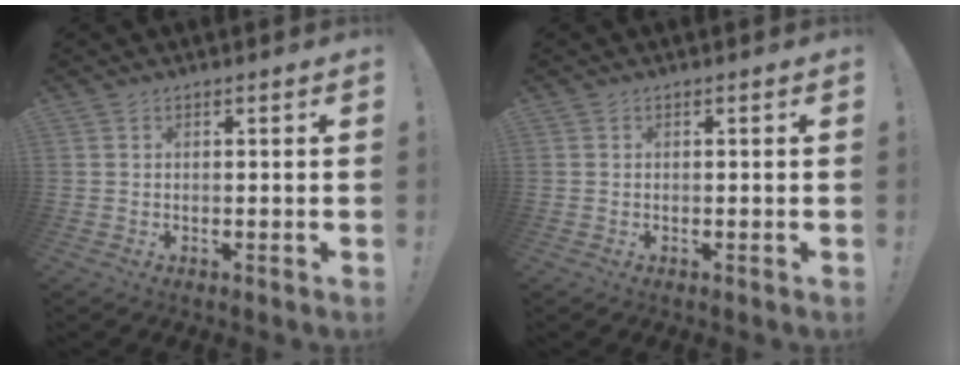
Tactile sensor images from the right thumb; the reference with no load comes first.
{"total": 0.0}